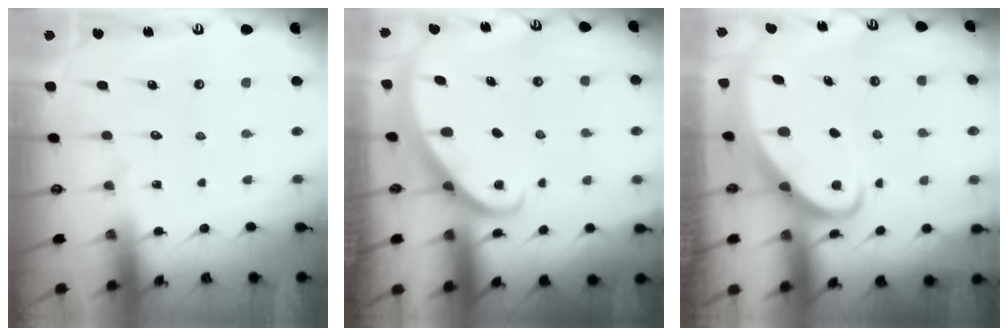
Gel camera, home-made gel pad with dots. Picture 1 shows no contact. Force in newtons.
{"total": 1.9, "press": 1.9, "slide": 0.2}
{"total": 3.5, "press": 3.5, "slide": 0.4}